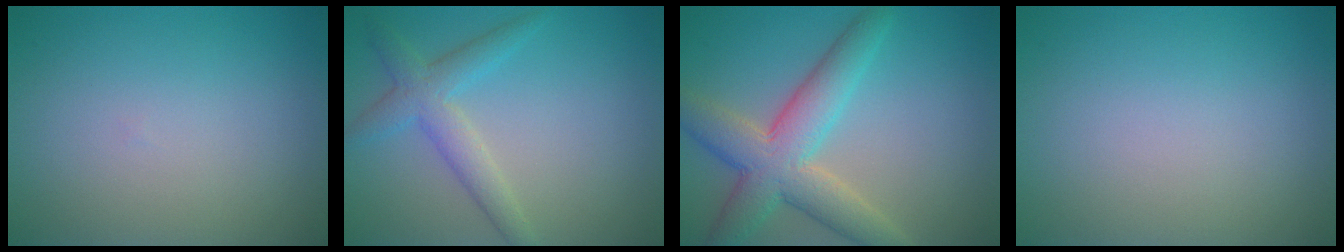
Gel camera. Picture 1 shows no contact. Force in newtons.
{"total": 3.3, "press": 3.3, "slide": 0.2}
{"total": 6.9, "press": 6.9, "slide": 0.4}
{"total": 0.0}